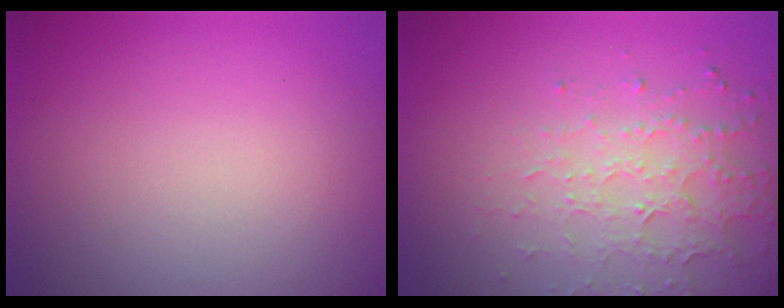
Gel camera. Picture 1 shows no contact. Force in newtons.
{"total": 4.6, "press": 3.3, "slide": 3.2}